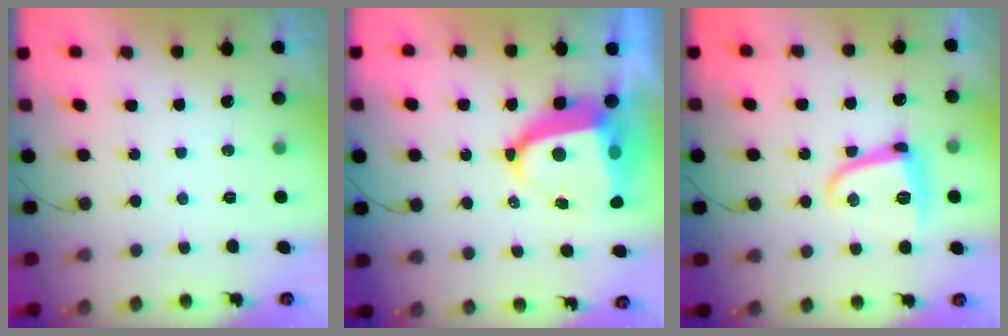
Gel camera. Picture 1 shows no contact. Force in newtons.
{"total": 11.2, "press": 11.1, "slide": 1.4}
{"total": 10.6, "press": 10.5, "slide": 0.9}